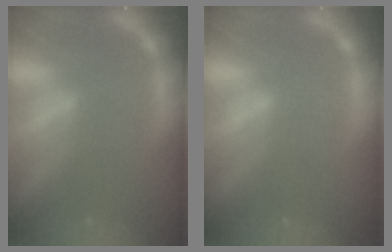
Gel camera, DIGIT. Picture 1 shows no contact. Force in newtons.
{"total": 0.0}